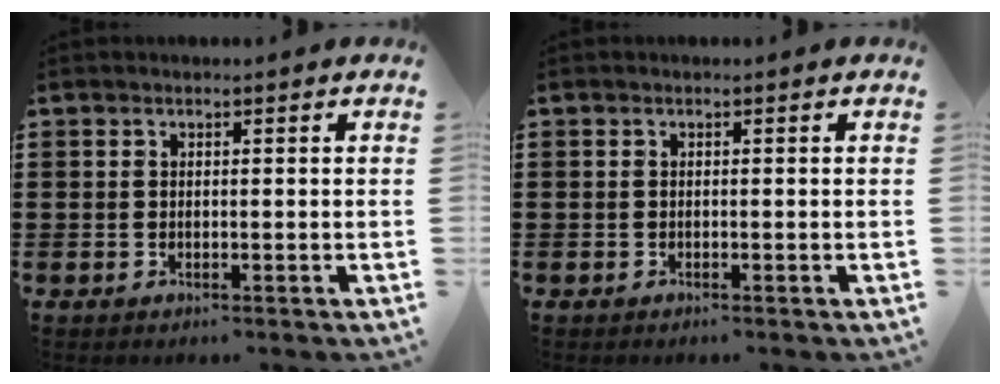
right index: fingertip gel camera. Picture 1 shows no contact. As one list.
[{"total": 0.0}]